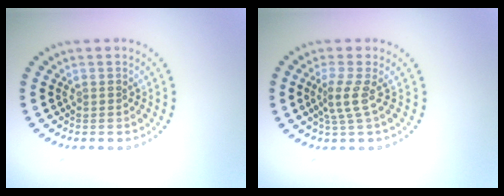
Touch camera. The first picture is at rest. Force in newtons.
{"total": 2.3, "press": 1.5, "slide": 1.7}